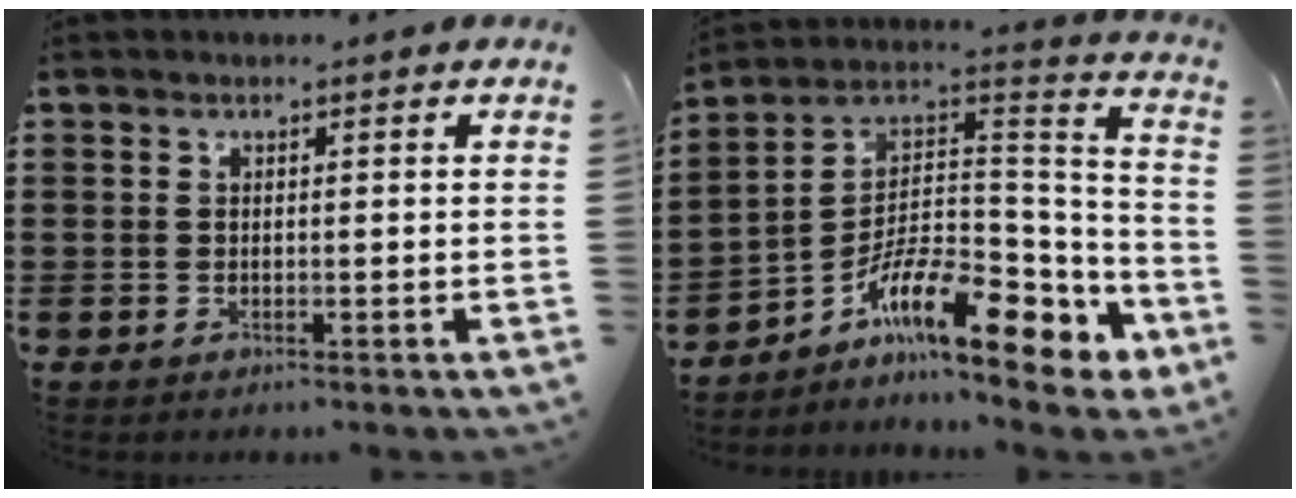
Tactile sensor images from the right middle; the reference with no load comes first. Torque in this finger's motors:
{"motor_torque": [2.14, 0.00, 1.05, 0.21]}